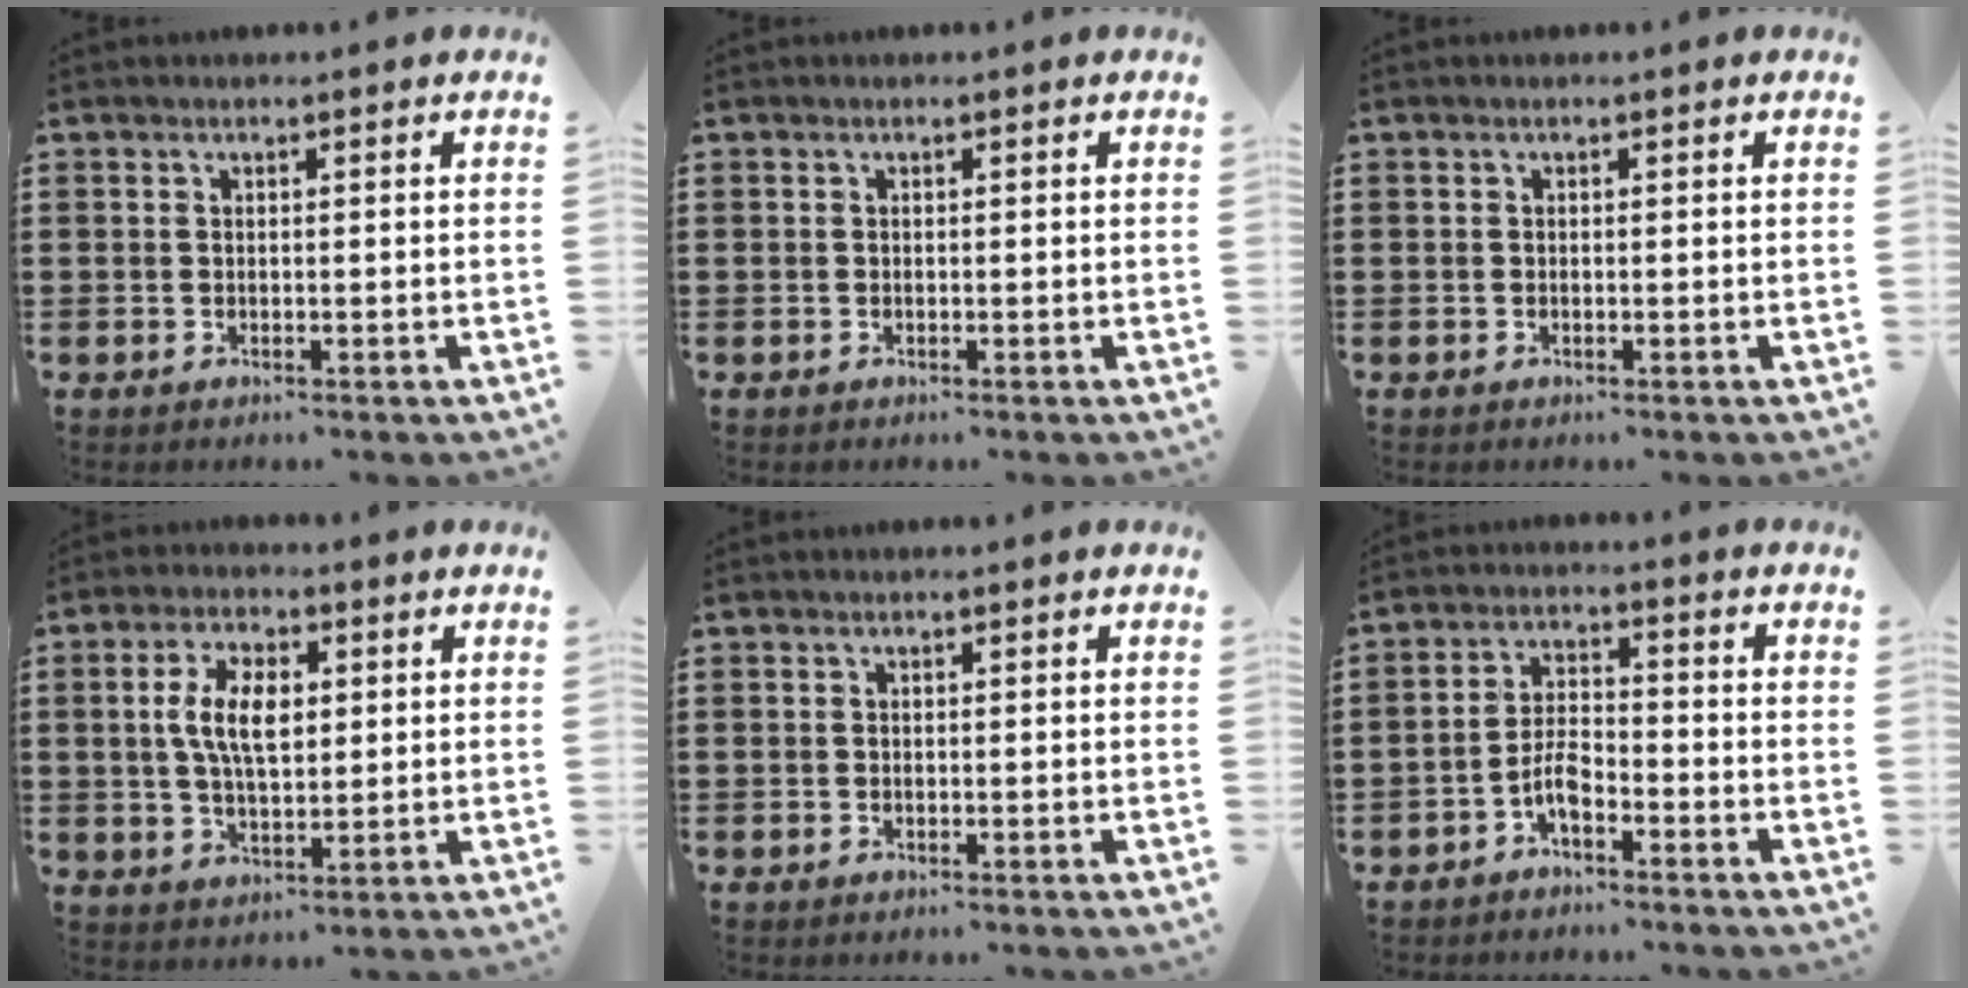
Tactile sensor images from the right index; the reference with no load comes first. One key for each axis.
{"total": 0.0}
{"total": 0.0}
{"total": 7.3, "fx": 1.2, "fy": 3.7, "fz": 6.2, "tx": -0.134, "ty": 0.011, "tz": 0.017}
{"total": 0.0}
{"total": 4.6, "fx": -2.7, "fy": 1.6, "fz": 3.3, "tx": -0.080, "ty": 0.001, "tz": -0.058}